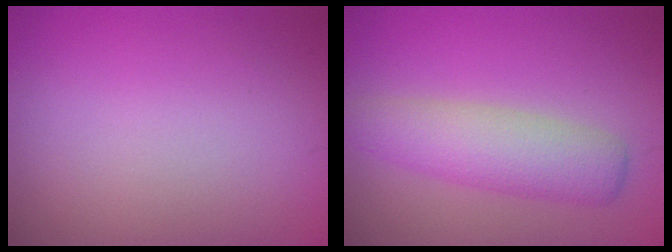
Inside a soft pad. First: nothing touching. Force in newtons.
{"total": 4.2, "press": 4.2, "slide": 0.1}